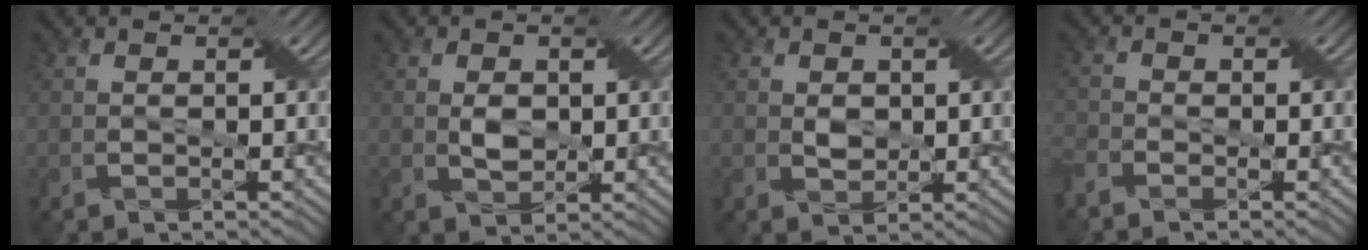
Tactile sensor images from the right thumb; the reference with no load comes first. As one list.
[{"total": 2.5, "force": [0.2, 1.8, 1.7], "torque": [-0.038, -0.002, 0.006]}, {"total": 1.9, "force": [0.4, 1.5, 1.0], "torque": [-0.027, -0.002, 0.008]}, {"total": 2.9, "force": [-2.3, 1.3, 1.2], "torque": [-0.035, -0.008, -0.059]}]